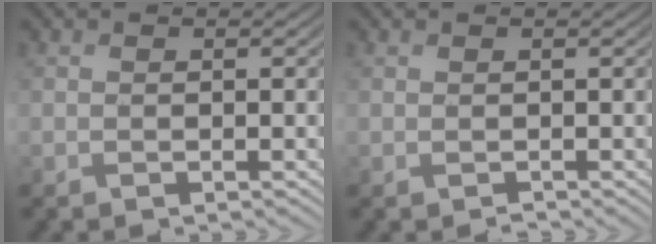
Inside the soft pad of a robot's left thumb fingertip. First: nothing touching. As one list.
[{"total": 0.0}]